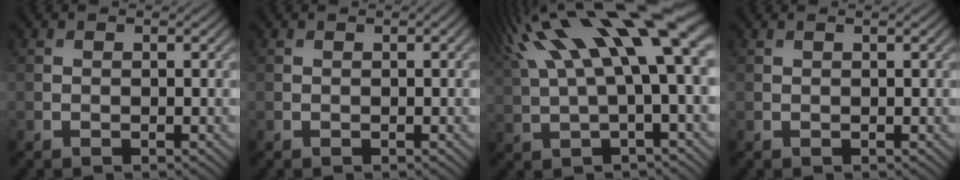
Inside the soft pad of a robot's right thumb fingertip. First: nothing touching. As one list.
[{"total": 0.5, "force": [0.2, 0.0, 0.5], "torque": [-0.007, 0.002, 0.003]}, {"total": 15.9, "force": [6.8, 3.9, 13.8], "torque": [-0.283, 0.027, 0.136]}, {"total": 0.5, "force": [0.4, -0.1, 0.3], "torque": [-0.006, 0.004, 0.008]}]